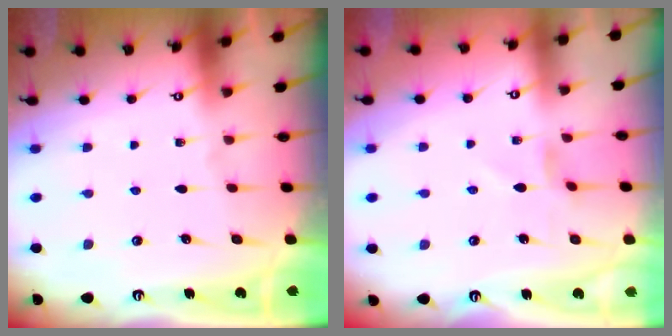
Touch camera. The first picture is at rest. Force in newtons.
{"total": 1.7, "press": 1.7, "slide": 0.4}